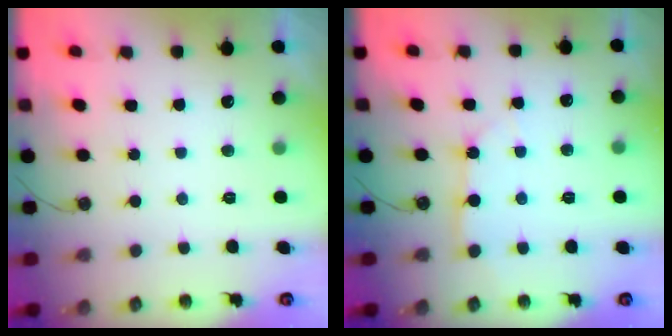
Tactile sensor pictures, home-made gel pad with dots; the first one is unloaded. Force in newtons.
{"total": 3.0, "press": 2.9, "slide": 0.3}